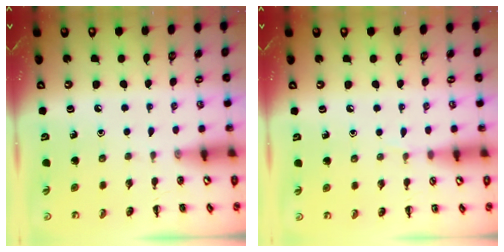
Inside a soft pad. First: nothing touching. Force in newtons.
{"total": 3.1, "press": 2.9, "slide": 1.1}